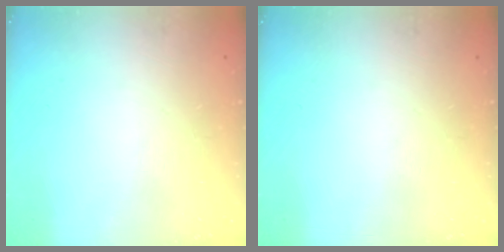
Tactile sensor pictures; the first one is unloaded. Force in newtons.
{"total": 0.0}